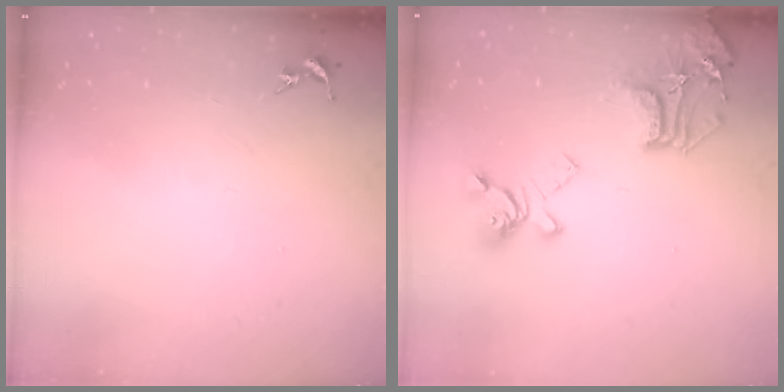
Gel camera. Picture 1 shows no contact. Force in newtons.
{"total": 20.8, "press": 20.7, "slide": 1.6}